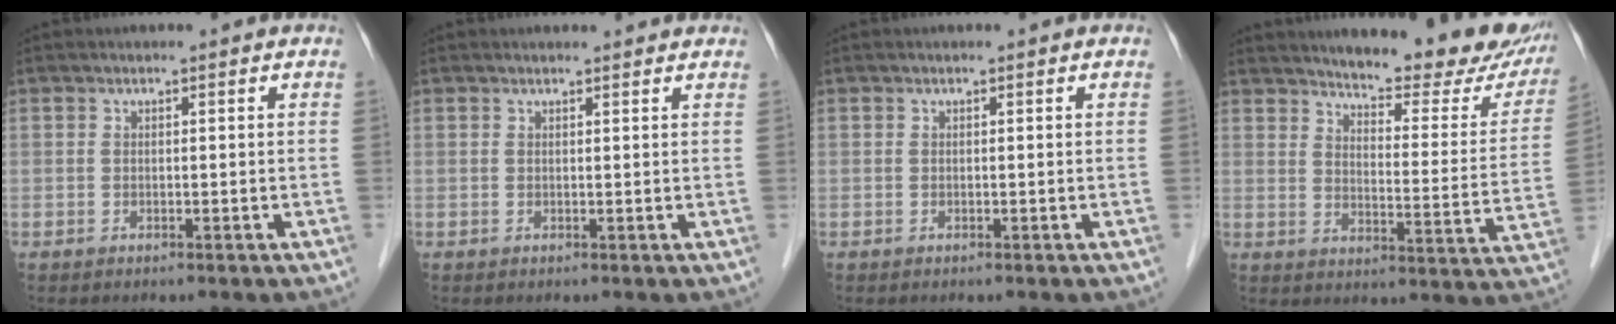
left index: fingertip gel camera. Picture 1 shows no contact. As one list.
[{"total": 3.2, "force": [3.2, 0.6, 0.5], "torque": [-0.012, 0.012, 0.030]}, {"total": 0.0}, {"total": 19.8, "force": [17.6, 4.2, 8.0], "torque": [-0.090, -0.048, 0.206]}]